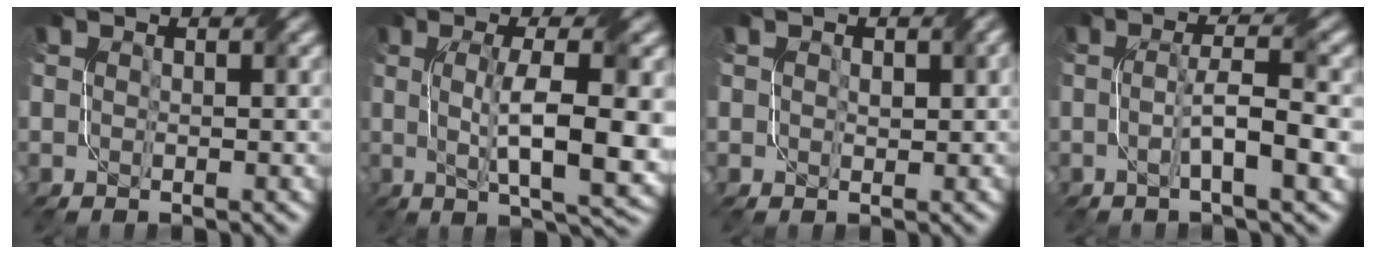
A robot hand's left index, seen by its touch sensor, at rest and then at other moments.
{"total": 8.8, "force": [0.0, 2.0, 8.6], "torque": [-0.133, -0.001, 0.005]}
{"total": 1.5, "force": [0.6, 1.0, 1.0], "torque": [-0.016, 0.000, 0.012]}
{"total": 4.6, "force": [-0.7, 0.6, 4.5], "torque": [-0.079, 0.009, -0.016]}